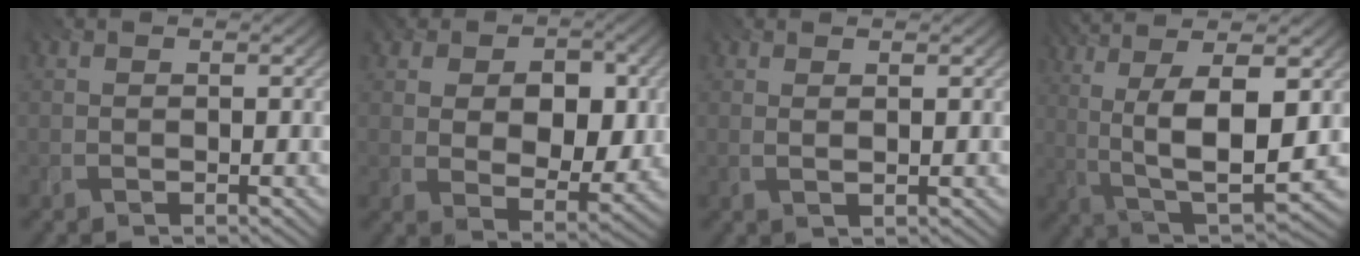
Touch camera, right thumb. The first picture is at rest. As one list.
[{"total": 10.4, "force": [2.4, 7.3, 7.0], "torque": [-0.128, -0.007, 0.032]}, {"total": 2.0, "force": [1.4, 0.3, 1.4], "torque": [-0.010, -0.007, 0.013]}, {"total": 14.4, "force": [2.7, 5.3, 13.1], "torque": [-0.261, 0.002, 0.050]}]